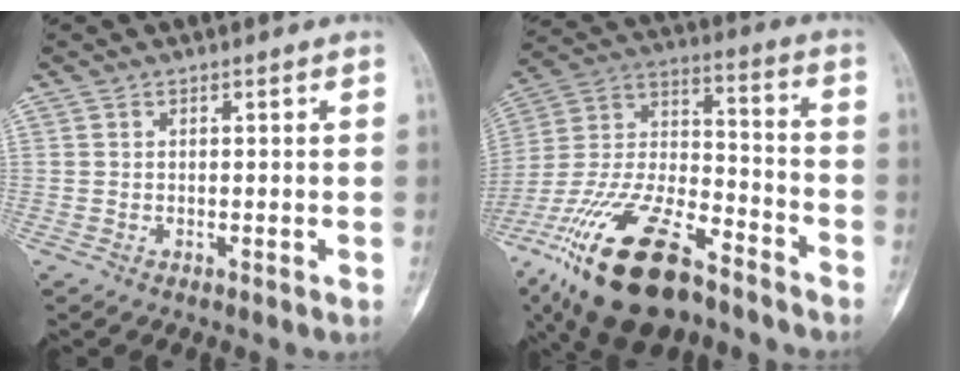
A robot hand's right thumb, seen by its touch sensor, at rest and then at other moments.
{"total": 25.9, "force": [-16.3, 10.8, 17.0], "torque": [-0.355, 0.050, -0.294]}